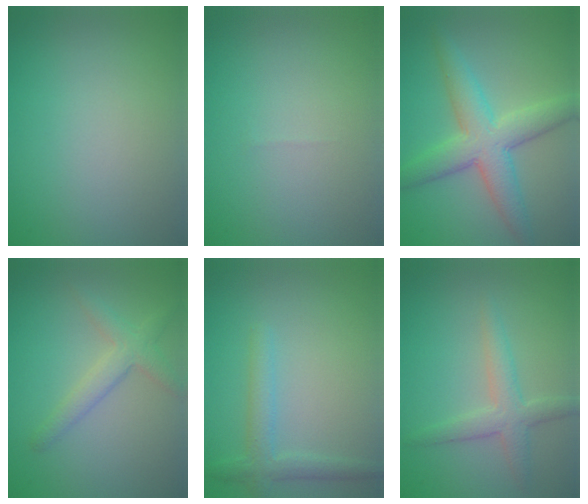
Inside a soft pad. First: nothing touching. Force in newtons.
{"total": 0.0}
{"total": 5.9, "press": 5.9, "slide": 0.0}
{"total": 2.7, "press": 2.7, "slide": 0.1}
{"total": 2.4, "press": 2.4, "slide": 0.0}
{"total": 2.9, "press": 2.9, "slide": 0.1}